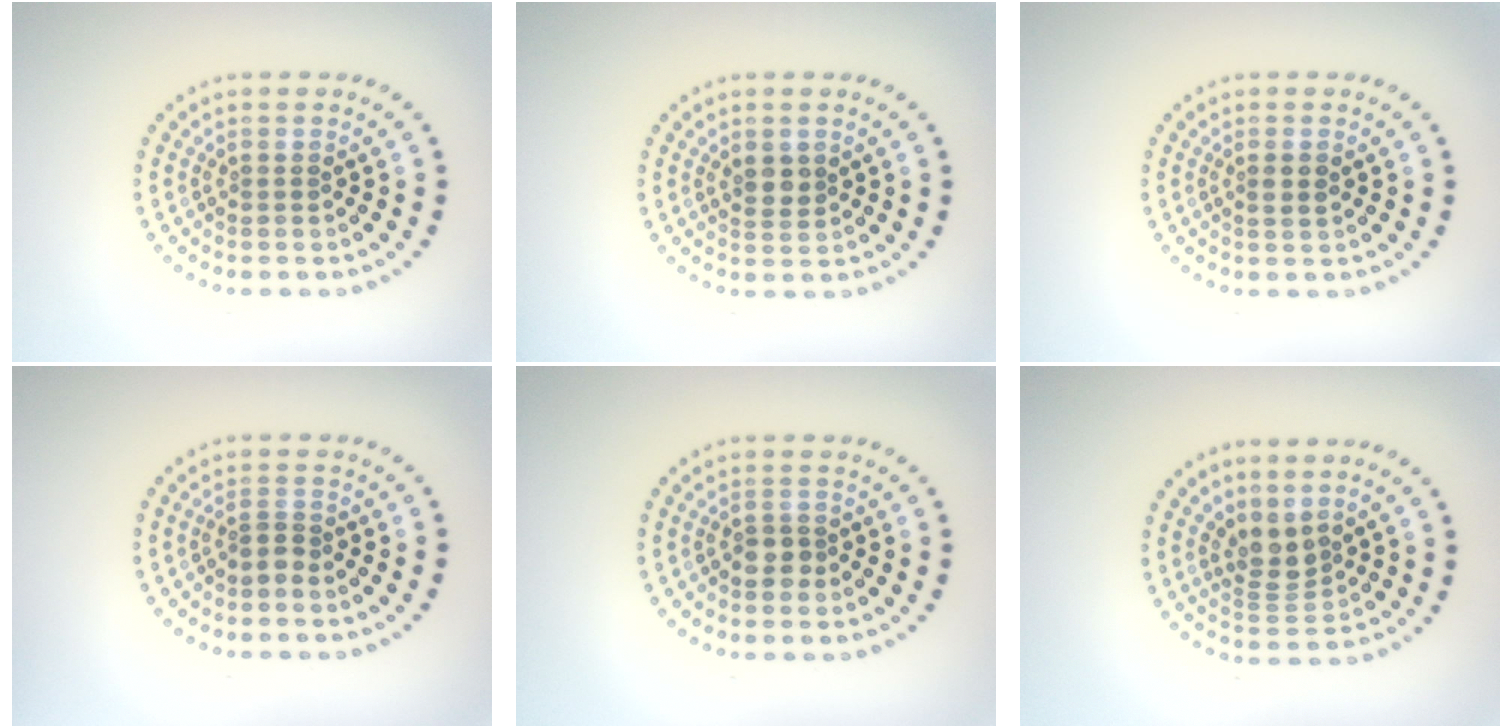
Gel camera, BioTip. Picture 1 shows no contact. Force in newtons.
{"total": 1.8, "press": 1.6, "slide": 0.6}
{"total": 1.2, "press": 1.2, "slide": 0.3}
{"total": 1.2, "press": 0.8, "slide": 0.9}
{"total": 1.9, "press": 1.7, "slide": 0.9}
{"total": 2.7, "press": 2.2, "slide": 1.7}